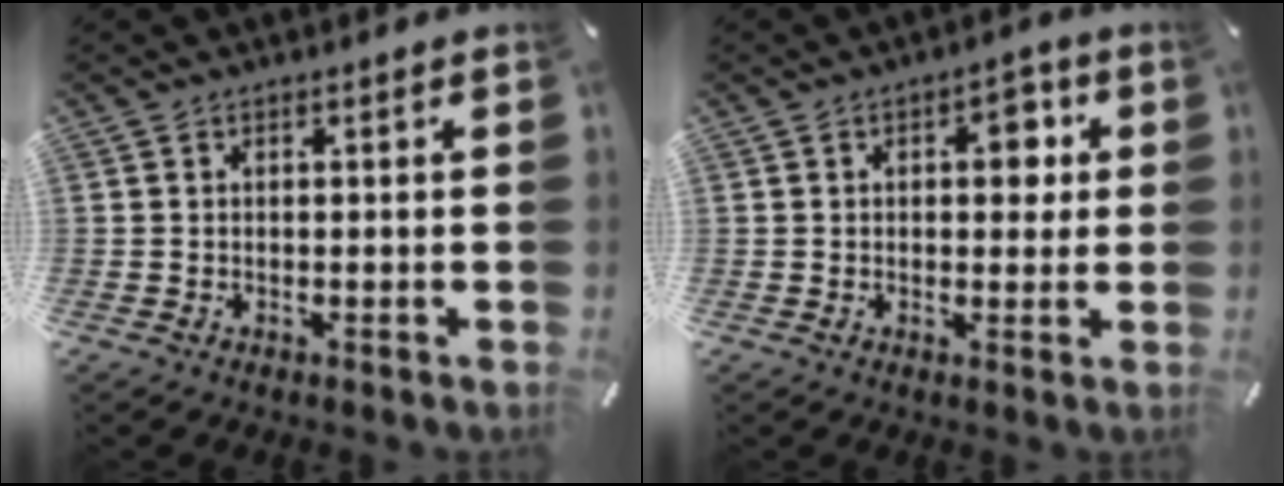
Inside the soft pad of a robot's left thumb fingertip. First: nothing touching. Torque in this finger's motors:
{"motor_torque": [1.36, 1.33, 0.56, -0.56, 0.22]}